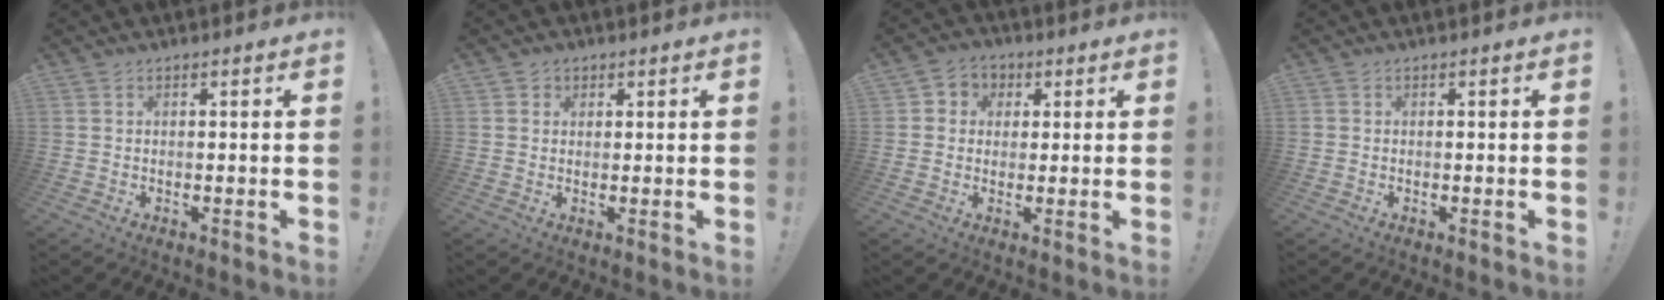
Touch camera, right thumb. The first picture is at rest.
{"total": 1.9, "force": [0.9, 1.7, 0.4], "torque": [0.005, -0.004, 0.013]}
{"total": 4.9, "force": [0.0, 4.7, 1.3], "torque": [-0.012, 0.008, 0.001]}
{"total": 0.0}